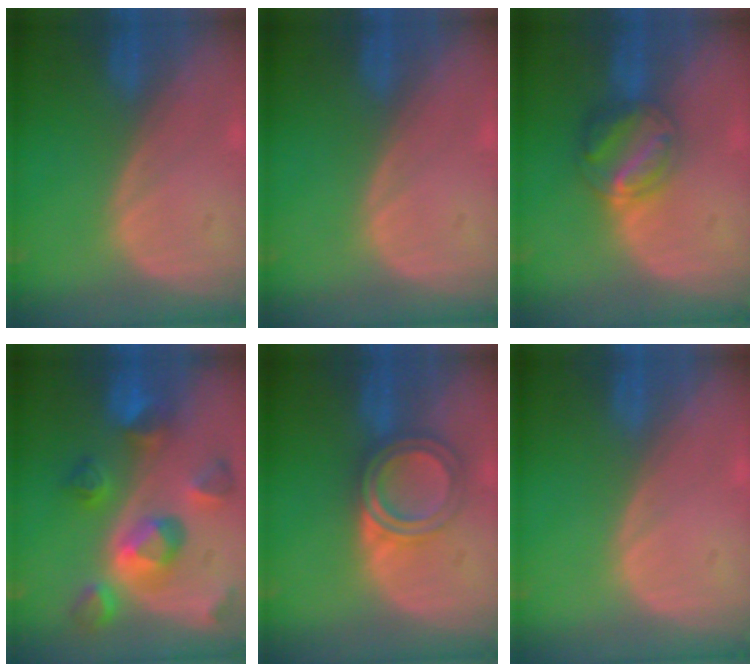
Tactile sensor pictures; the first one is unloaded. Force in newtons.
{"total": 0.0}
{"total": 6.1, "press": 5.6, "slide": 2.4}
{"total": 10.2, "press": 9.0, "slide": 4.8}
{"total": 5.3, "press": 5.3, "slide": 0.2}
{"total": 0.0}